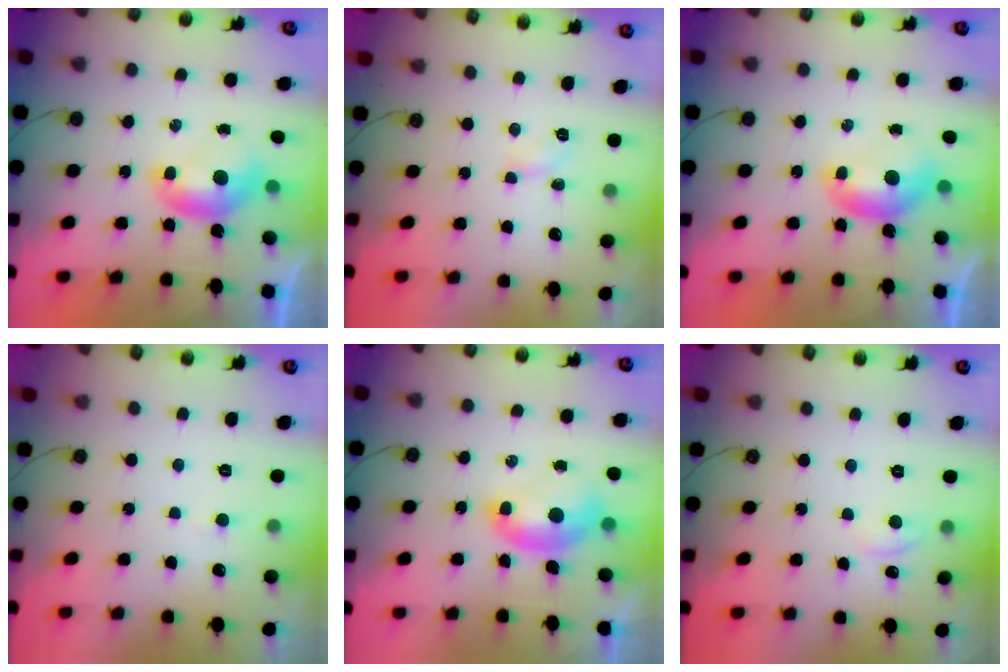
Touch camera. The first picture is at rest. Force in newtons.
{"total": 2.7, "press": 2.7, "slide": 0.5}
{"total": 0.0}
{"total": 2.4, "press": 2.4, "slide": 0.4}
{"total": 1.8, "press": 1.7, "slide": 0.6}
{"total": 2.0, "press": 2.0, "slide": 0.2}